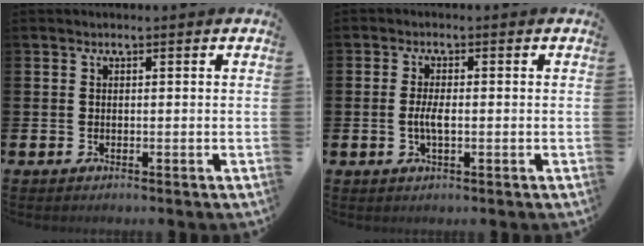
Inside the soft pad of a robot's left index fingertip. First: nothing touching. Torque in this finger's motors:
{"motor_torque": [0.72, 0.64, 0.11, 0.10]}